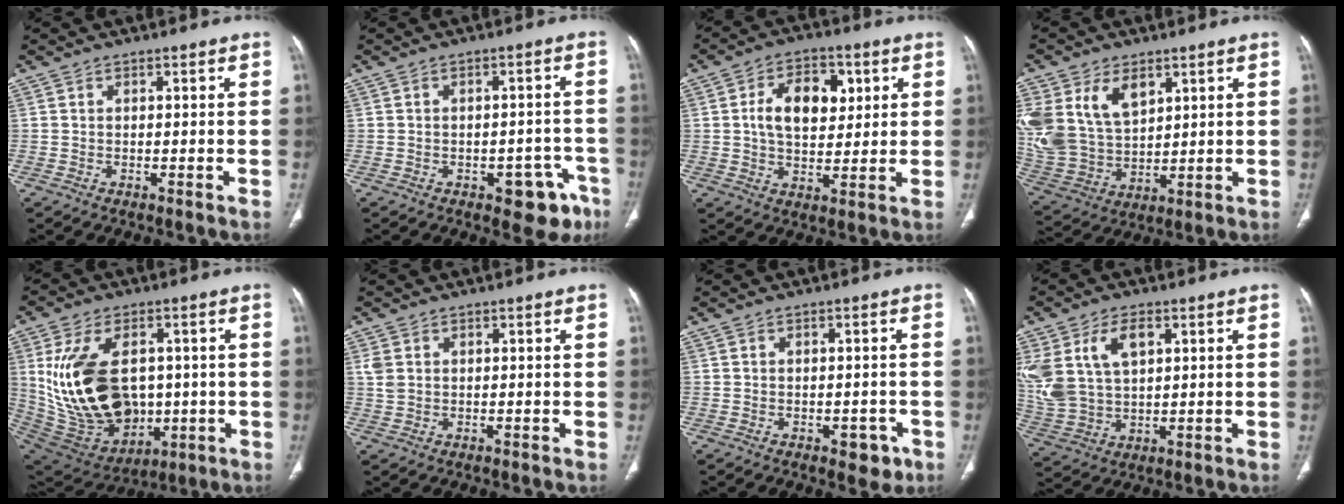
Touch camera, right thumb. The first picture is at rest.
{"total": 8.0, "force": [-4.3, 4.3, 5.1], "torque": [-0.029, 0.030, -0.047]}
{"total": 11.5, "force": [2.7, 7.3, 8.5], "torque": [-0.108, 0.000, 0.045]}
{"total": 18.5, "force": [7.3, 12.5, 11.6], "torque": [-0.248, -0.009, 0.160]}
{"total": 22.7, "force": [1.7, 15.0, 16.9], "torque": [-0.309, -0.011, 0.067]}
{"total": 2.4, "force": [0.8, 1.8, 1.4], "torque": [-0.033, 0.002, 0.023]}
{"total": 3.8, "force": [-1.8, 2.4, 2.4], "torque": [-0.007, 0.006, -0.018]}
{"total": 14.2, "force": [4.9, 8.8, 10.0], "torque": [-0.216, -0.007, 0.112]}